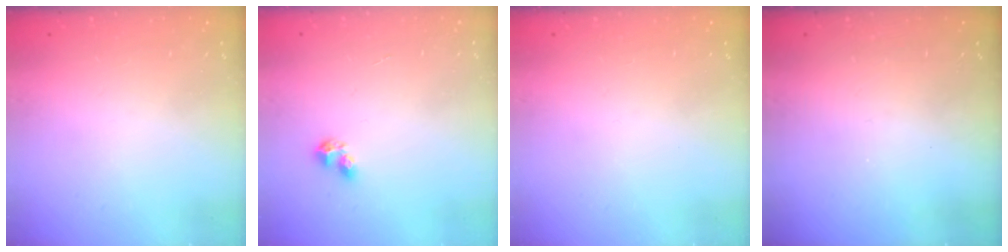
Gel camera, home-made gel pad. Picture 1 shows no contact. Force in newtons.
{"total": 4.0, "press": 3.9, "slide": 0.7}
{"total": 0.0}
{"total": 0.0}